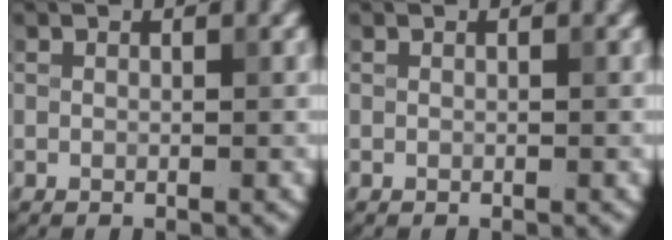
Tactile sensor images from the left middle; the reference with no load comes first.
{"total": 0.0}